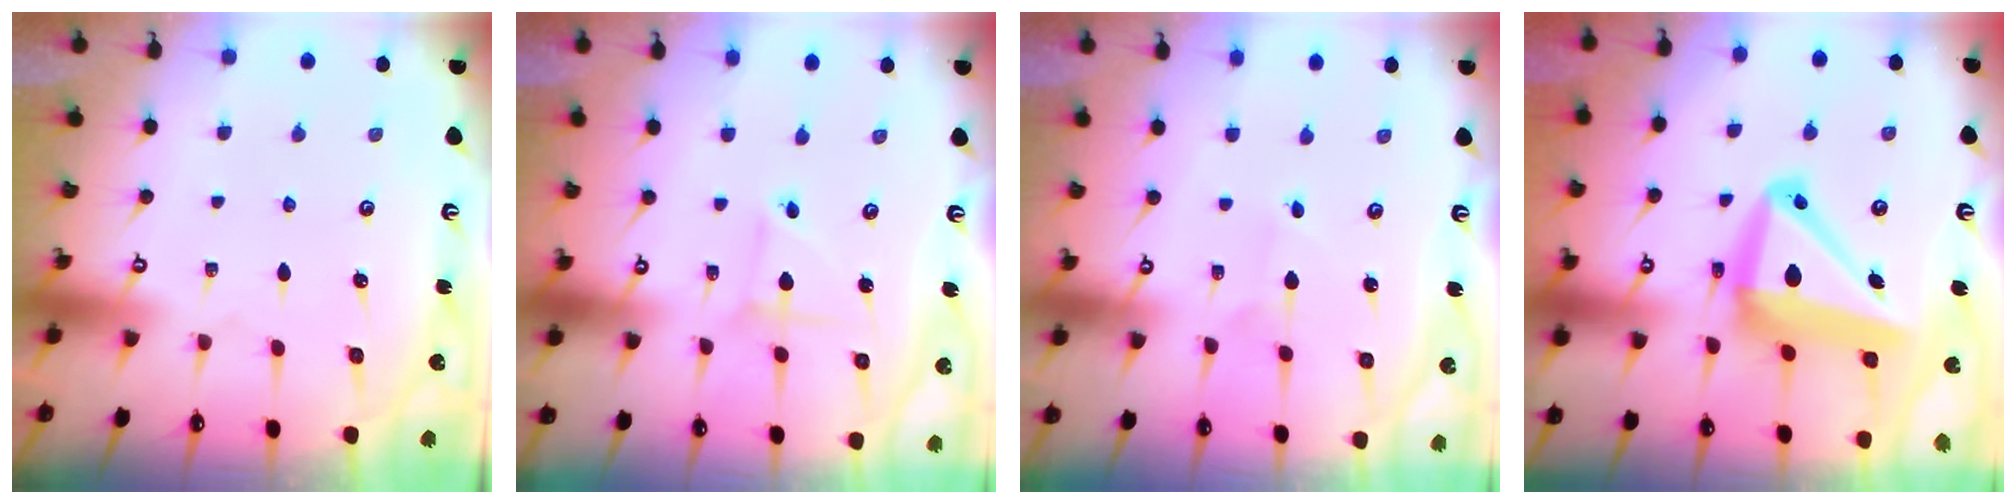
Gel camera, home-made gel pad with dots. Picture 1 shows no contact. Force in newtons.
{"total": 2.5, "press": 2.5, "slide": 0.2}
{"total": 1.2, "press": 1.2, "slide": 0.1}
{"total": 16.1, "press": 15.6, "slide": 3.9}